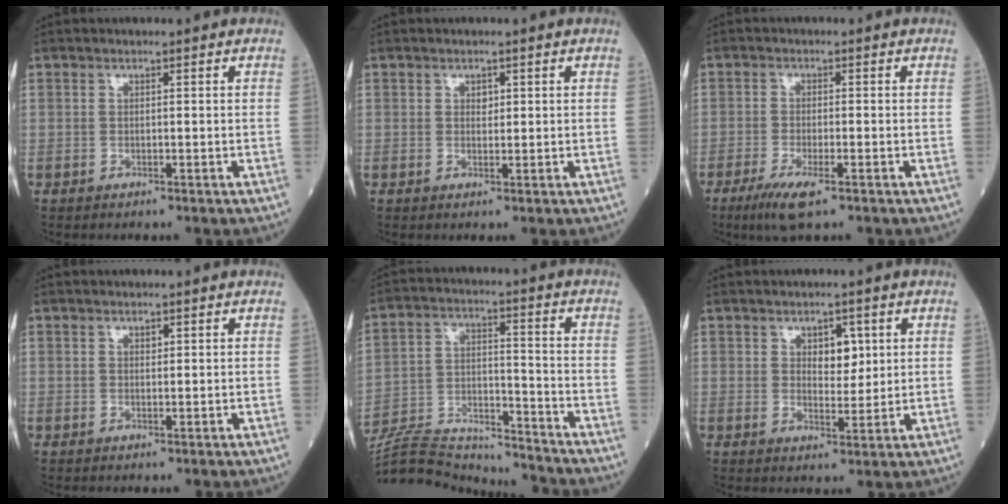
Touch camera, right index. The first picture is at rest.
{"total": 1.1, "force": [0.4, 0.8, 0.6], "torque": [-0.006, -0.002, 0.006]}
{"total": 5.4, "force": [-3.2, 0.8, 4.3], "torque": [-0.088, -0.015, -0.057]}
{"total": 0.8, "force": [0.4, 0.4, 0.5], "torque": [-0.008, -0.003, 0.007]}
{"total": 17.9, "force": [-17.6, 1.7, 3.1], "torque": [-0.072, 0.019, -0.282]}
{"total": 4.3, "force": [1.6, 2.3, 3.3], "torque": [-0.044, 0.000, 0.026]}